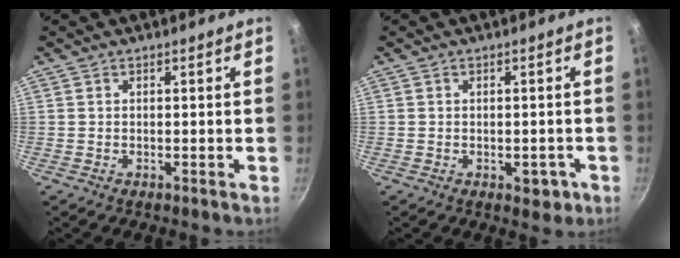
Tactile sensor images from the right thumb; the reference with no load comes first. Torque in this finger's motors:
{"motor_torque": [0.21, 0.33, -0.18, 0.29, -0.01]}